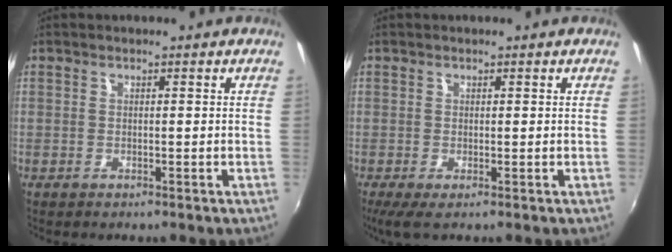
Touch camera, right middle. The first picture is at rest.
{"total": 2.1, "force": [-0.2, 0.4, 2.0], "torque": [-0.037, -0.007, -0.004]}